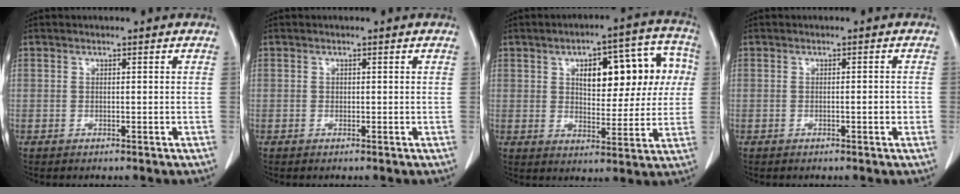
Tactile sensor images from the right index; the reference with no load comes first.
{"total": 0.0}
{"total": 14.6, "force": [3.5, 6.2, 12.7], "torque": [-0.159, 0.045, 0.052]}
{"total": 1.5, "force": [-0.4, 0.2, 1.4], "torque": [-0.018, 0.001, -0.006]}